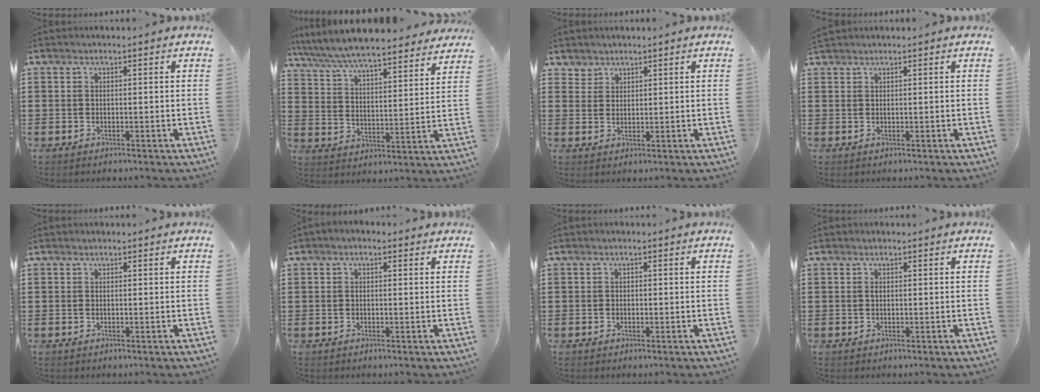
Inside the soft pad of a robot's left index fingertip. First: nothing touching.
{"total": 7.4, "force": [7.0, 0.0, 2.1], "torque": [-0.071, -0.043, 0.123]}
{"total": 2.0, "force": [1.7, 1.0, -0.1], "torque": [-0.004, 0.002, 0.035]}
{"total": 0.7, "force": [0.7, 0.1, 0.2], "torque": [-0.006, 0.000, 0.013]}
{"total": 0.0}
{"total": 0.8, "force": [-0.3, 0.4, 0.6], "torque": [-0.011, 0.001, -0.007]}
{"total": 0.6, "force": [-0.2, 0.5, 0.2], "torque": [-0.006, 0.002, -0.005]}
{"total": 0.8, "force": [0.1, 0.4, 0.6], "torque": [-0.015, 0.001, 0.001]}